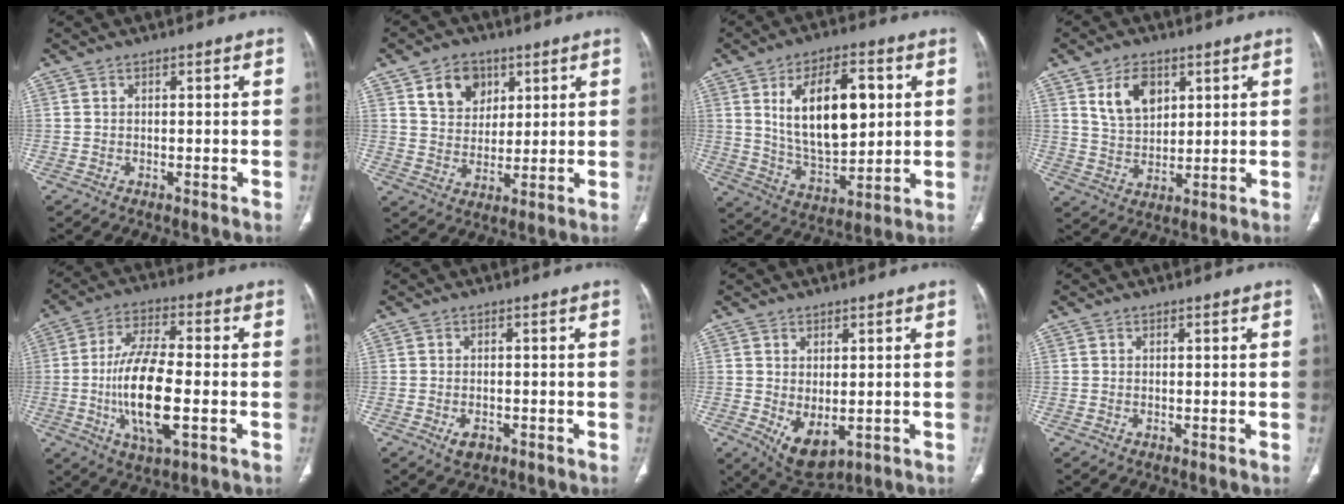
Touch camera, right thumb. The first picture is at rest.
{"total": 8.3, "force": [4.5, 5.7, 4.1], "torque": [-0.047, -0.028, 0.087]}
{"total": 17.7, "force": [4.3, 9.0, 14.7], "torque": [-0.218, -0.014, 0.083]}
{"total": 8.8, "force": [4.0, 5.7, 5.4], "torque": [-0.076, -0.022, 0.080]}
{"total": 15.7, "force": [-2.8, 5.6, 14.3], "torque": [-0.275, 0.006, -0.051]}
{"total": 2.9, "force": [-1.3, 1.8, 1.9], "torque": [-0.030, 0.002, -0.014]}
{"total": 7.2, "force": [-1.4, 4.0, 5.9], "torque": [-0.085, -0.010, 0.001]}
{"total": 0.0}